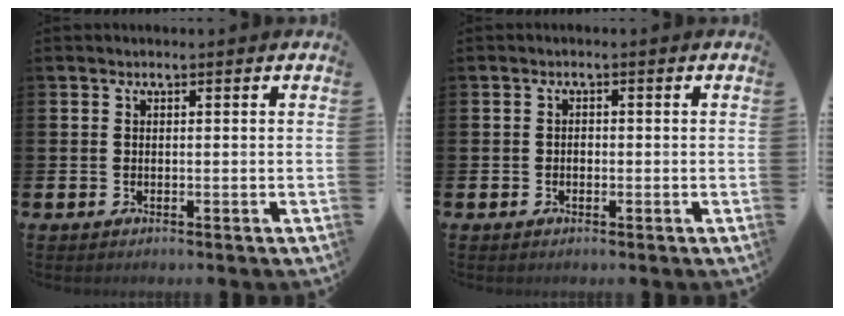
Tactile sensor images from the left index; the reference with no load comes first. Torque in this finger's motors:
{"motor_torque": [-0.11, -0.05, 0.02, 0.02]}